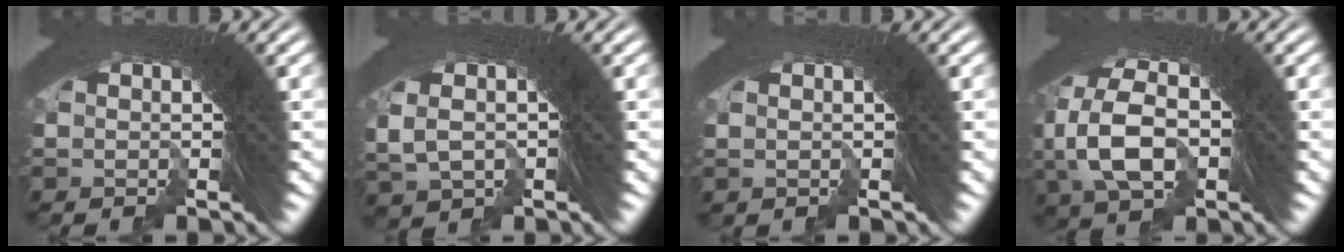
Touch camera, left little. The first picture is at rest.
{"total": 4.7, "force": [0.0, 4.1, 2.2], "torque": [-0.056, 0.012, -0.006]}
{"total": 0.0}
{"total": 7.0, "force": [-1.5, 5.6, 3.8], "torque": [-0.076, -0.005, -0.023]}